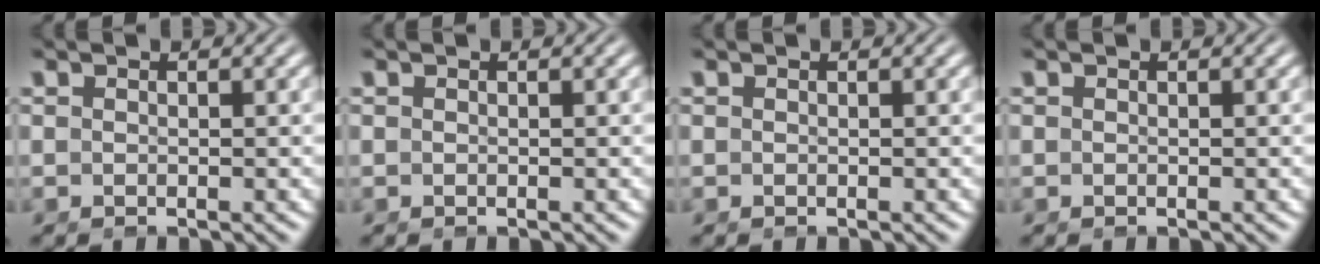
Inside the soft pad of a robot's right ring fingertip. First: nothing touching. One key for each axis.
{"total": 0.0}
{"total": 0.0}
{"total": 0.0}